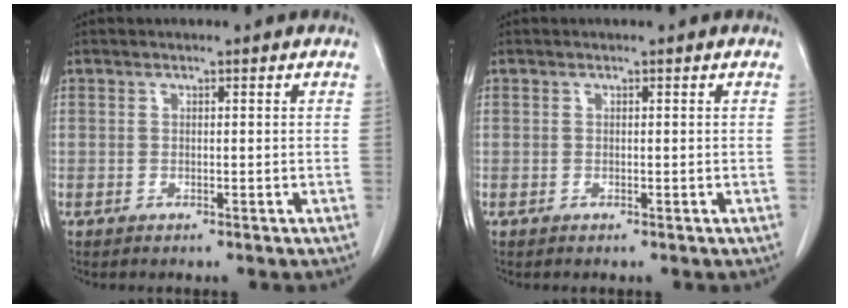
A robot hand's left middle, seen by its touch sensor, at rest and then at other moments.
{"total": 0.0}